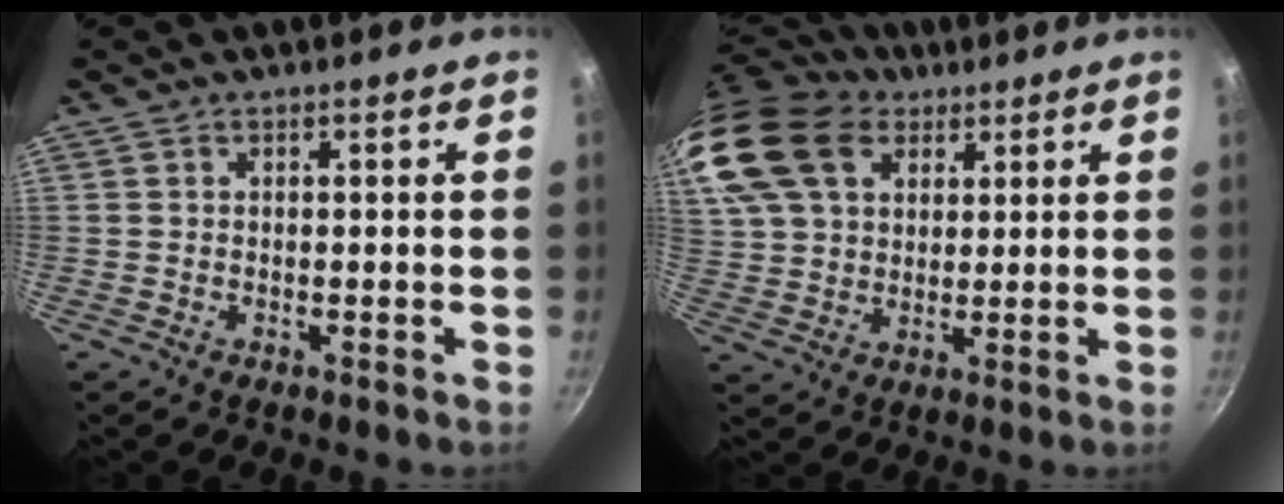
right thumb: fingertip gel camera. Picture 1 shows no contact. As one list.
[{"total": 20.8, "force": [10.9, 14.0, 10.8], "torque": [-0.229, 0.008, 0.204]}]